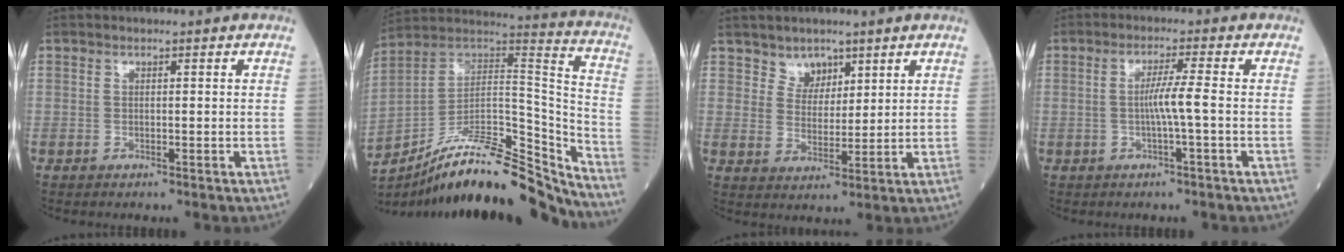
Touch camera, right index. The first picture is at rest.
{"total": 21.9, "force": [-18.0, 4.6, 11.5], "torque": [-0.167, 0.049, -0.295]}
{"total": 3.8, "force": [2.8, 2.5, 0.7], "torque": [-0.005, -0.004, 0.051]}
{"total": 3.8, "force": [-0.7, -0.7, 3.7], "torque": [-0.065, 0.003, -0.012]}